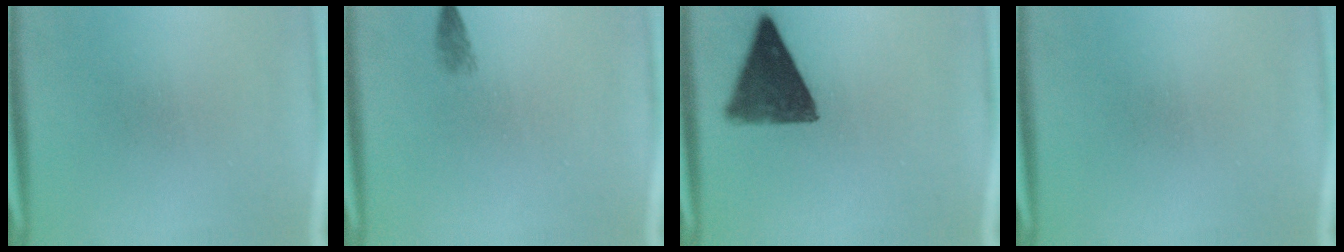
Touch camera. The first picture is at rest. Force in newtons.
{"total": 1.3}
{"total": 11.5}
{"total": 0.0}